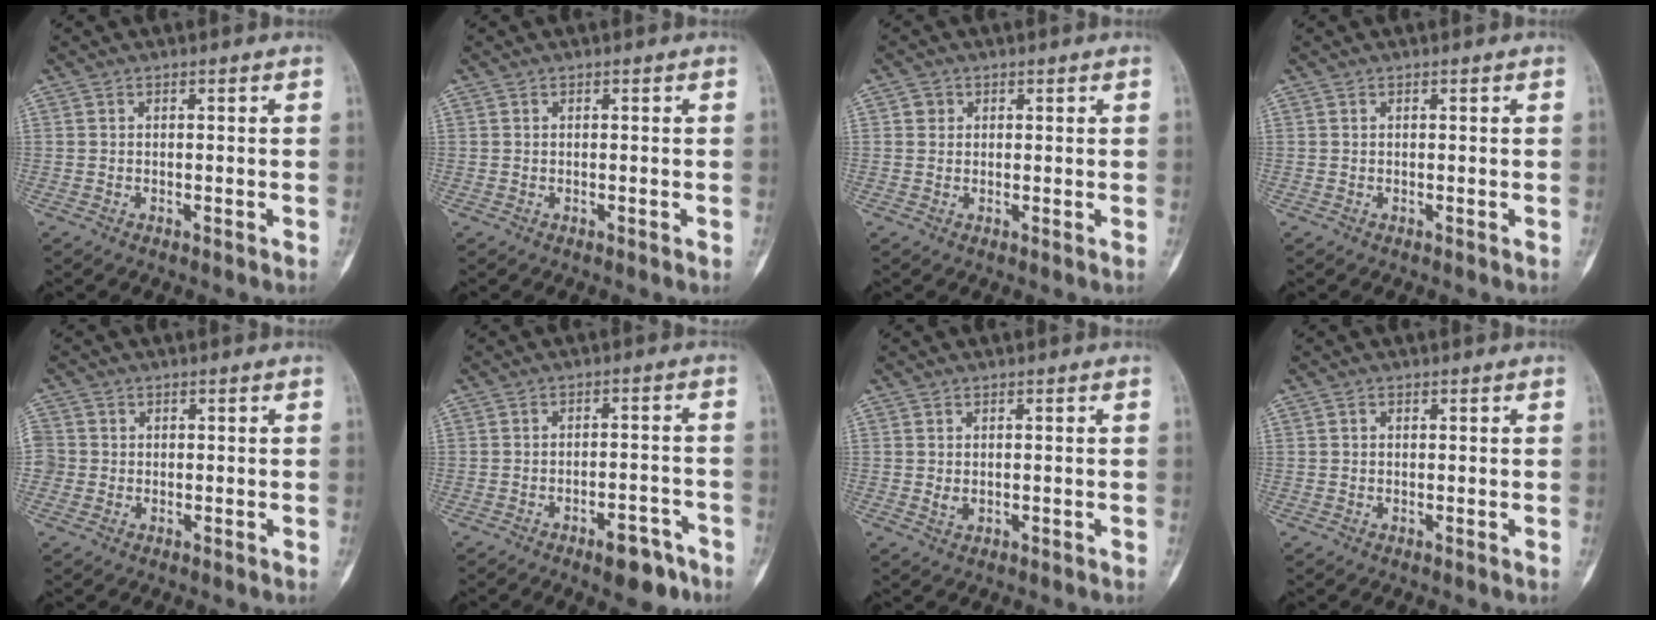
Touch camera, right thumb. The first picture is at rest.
{"total": 0.0}
{"total": 1.6, "force": [0.4, 1.6, 0.3], "torque": [0.011, 0.002, 0.001]}
{"total": 0.0}
{"total": 4.1, "force": [-0.1, 4.0, 0.8], "torque": [0.000, 0.007, -0.006]}
{"total": 7.4, "force": [-4.8, 3.2, 4.7], "torque": [-0.041, 0.036, -0.062]}
{"total": 1.6, "force": [-0.1, 1.2, 1.0], "torque": [-0.009, 0.000, 0.002]}
{"total": 0.7, "force": [0.2, 0.6, 0.2], "torque": [0.007, 0.002, 0.000]}